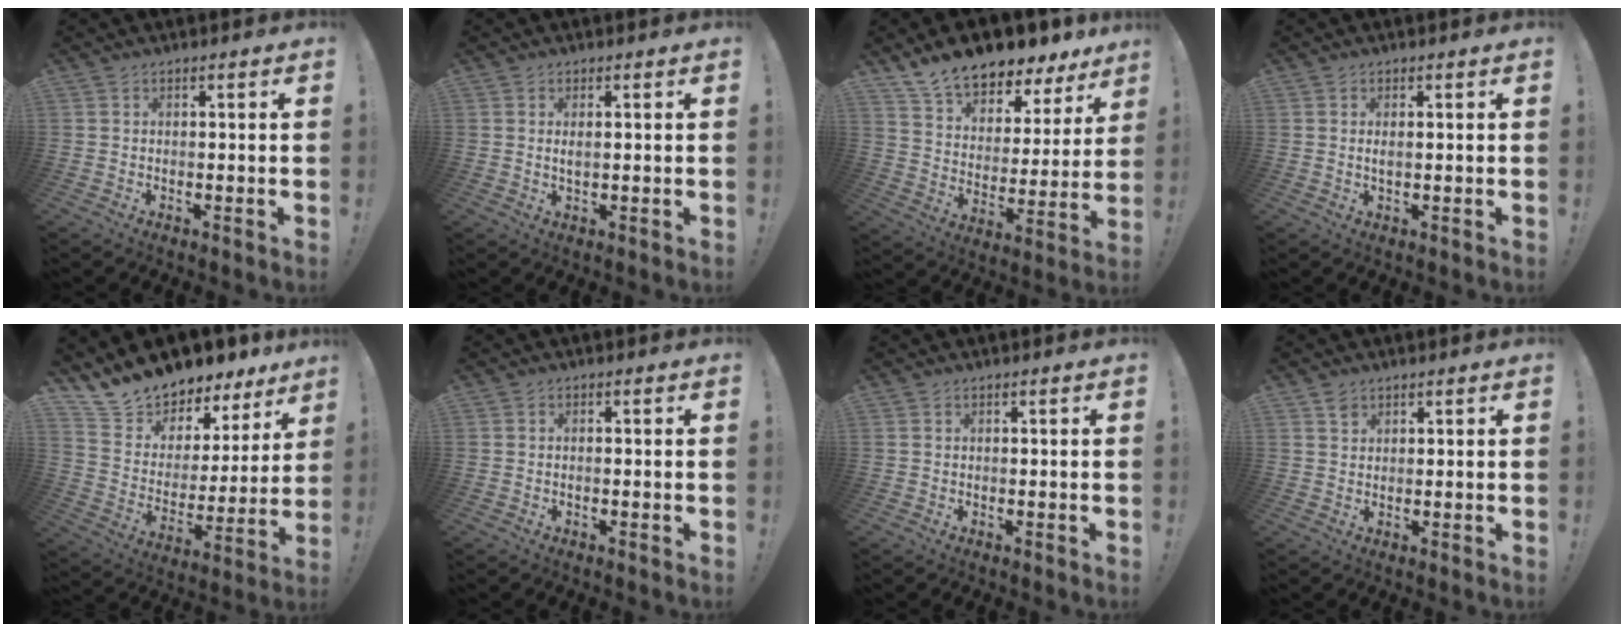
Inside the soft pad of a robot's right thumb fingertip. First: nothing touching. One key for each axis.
{"total": 1.6, "fx": 0.2, "fy": 0.1, "fz": 1.5, "tx": -0.023, "ty": -0.002, "tz": 0.002}
{"total": 12.9, "fx": 11.4, "fy": 4.7, "fz": 3.7, "tx": -0.078, "ty": -0.096, "tz": 0.206}
{"total": 1.2, "fx": 0.0, "fy": -0.1, "fz": 1.2, "tx": -0.024, "ty": 0.001, "tz": -0.001}
{"total": 12.2, "fx": 11.6, "fy": 4.0, "fz": 0.4, "tx": -0.034, "ty": -0.112, "tz": 0.214}
{"total": 0.6, "fx": -0.5, "fy": 0.0, "fz": 0.4, "tx": -0.011, "ty": 0.003, "tz": -0.008}
{"total": 0.0}
{"total": 1.8, "fx": 1.3, "fy": 1.1, "fz": 0.6, "tx": 0.000, "ty": -0.006, "tz": 0.025}